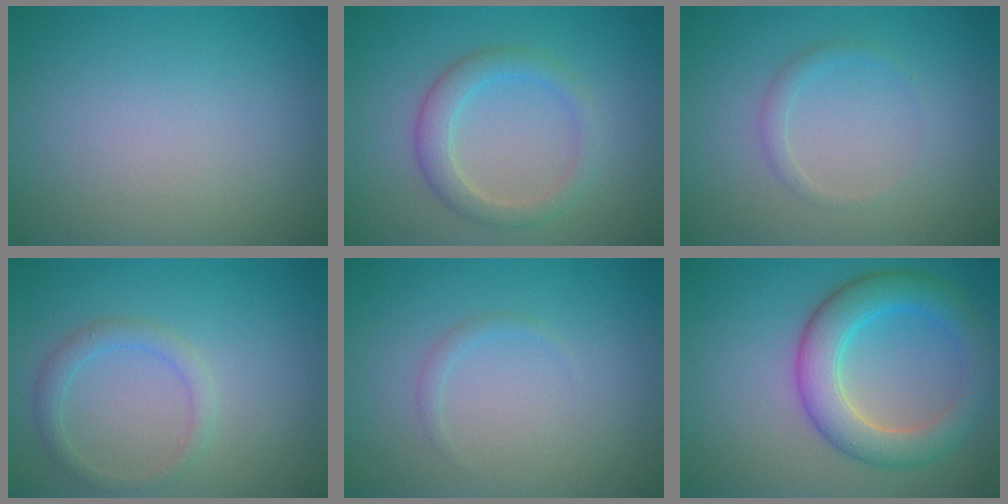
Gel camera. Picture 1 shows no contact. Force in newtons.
{"total": 2.9, "press": 2.9, "slide": 0.2}
{"total": 1.1, "press": 1.1, "slide": 0.0}
{"total": 1.8, "press": 1.8, "slide": 0.2}
{"total": 0.7, "press": 0.7, "slide": 0.0}
{"total": 5.8, "press": 5.8, "slide": 0.1}